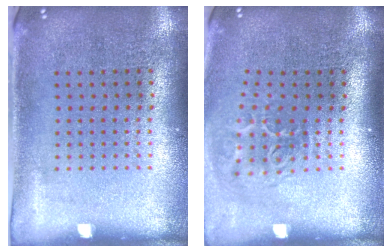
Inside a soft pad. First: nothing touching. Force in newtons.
{"total": 2.0, "press": 1.3, "slide": 1.5}